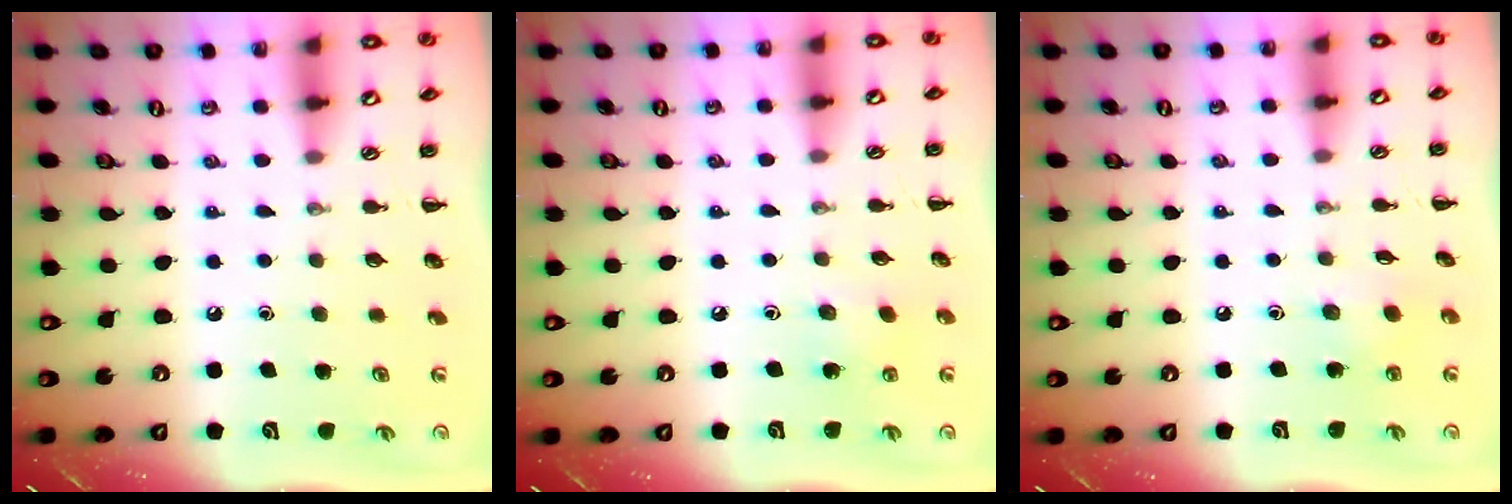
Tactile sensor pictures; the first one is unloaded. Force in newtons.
{"total": 2.8, "press": 2.7, "slide": 0.8}
{"total": 2.9, "press": 2.8, "slide": 0.6}